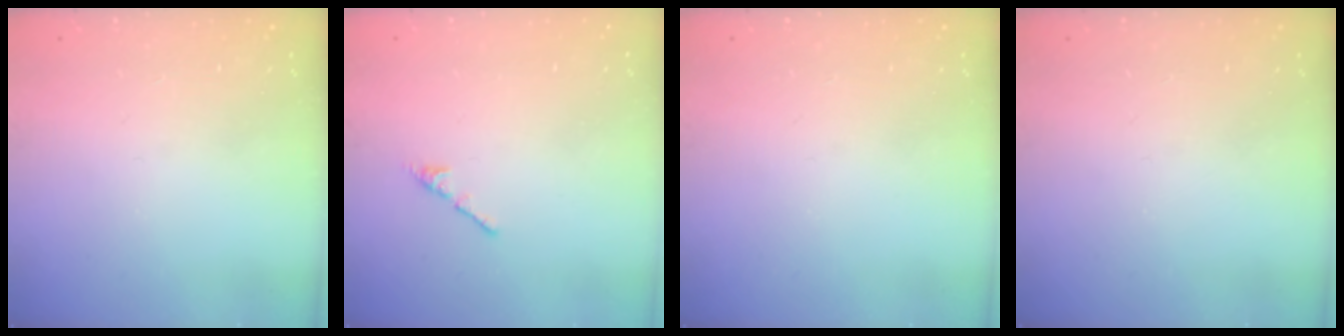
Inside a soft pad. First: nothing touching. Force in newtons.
{"total": 2.7, "press": 2.7, "slide": 0.7}
{"total": 0.0}
{"total": 0.0}